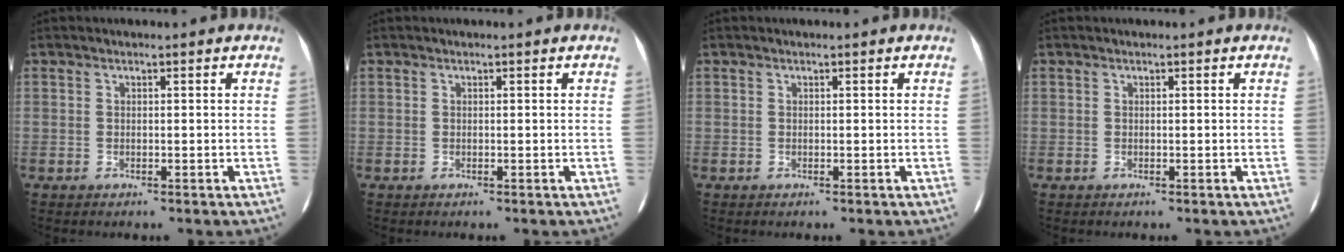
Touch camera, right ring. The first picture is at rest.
{"total": 0.0}
{"total": 0.0}
{"total": 0.0}